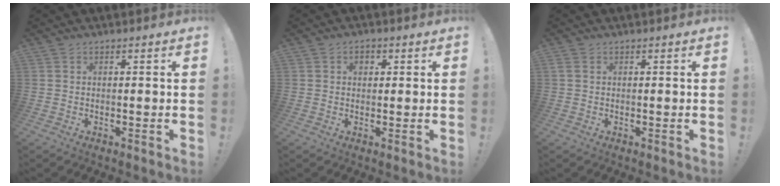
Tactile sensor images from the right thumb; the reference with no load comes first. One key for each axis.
{"total": 2.3, "fx": 0.7, "fy": 1.7, "fz": 1.4, "tx": -0.017, "ty": 0.002, "tz": 0.009}
{"total": 1.0, "fx": 0.3, "fy": 0.8, "fz": 0.5, "tx": -0.011, "ty": 0.004, "tz": 0.005}